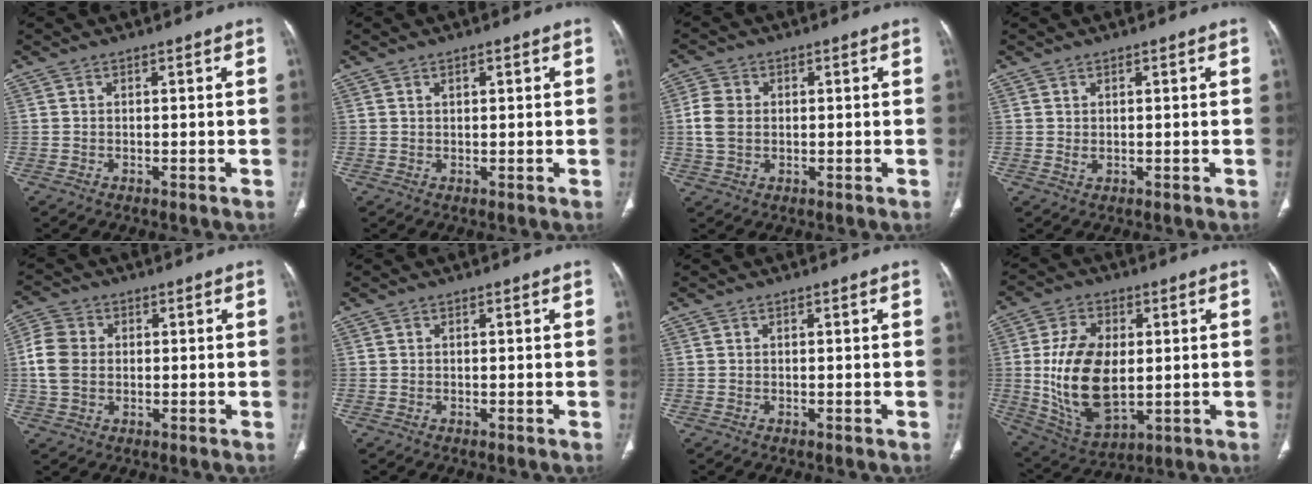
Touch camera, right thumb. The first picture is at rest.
{"total": 1.3, "force": [0.6, 0.7, 0.9], "torque": [-0.014, -0.001, 0.011]}
{"total": 5.5, "force": [0.2, 4.2, 3.6], "torque": [-0.077, 0.008, 0.003]}
{"total": 1.2, "force": [0.3, 0.7, 0.9], "torque": [-0.018, -0.003, 0.012]}
{"total": 7.4, "force": [0.2, 5.8, 4.6], "torque": [-0.094, 0.012, 0.000]}
{"total": 0.0}
{"total": 0.0}
{"total": 16.9, "force": [0.3, 10.2, 13.5], "torque": [-0.239, -0.008, 0.023]}